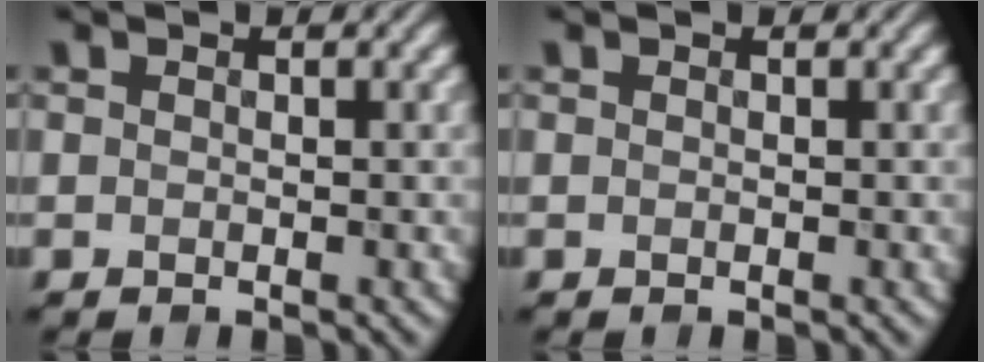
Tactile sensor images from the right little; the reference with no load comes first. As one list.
[{"total": 0.0}]